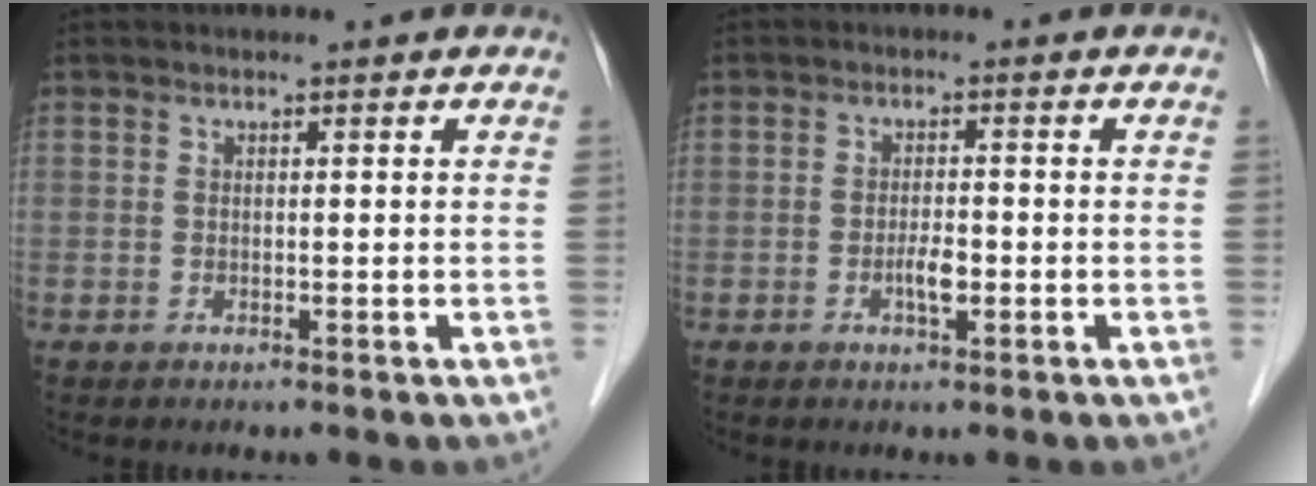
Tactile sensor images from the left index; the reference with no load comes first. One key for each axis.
{"total": 2.5, "fx": -0.9, "fy": 0.7, "fz": 2.2, "tx": -0.042, "ty": 0.002, "tz": -0.013}